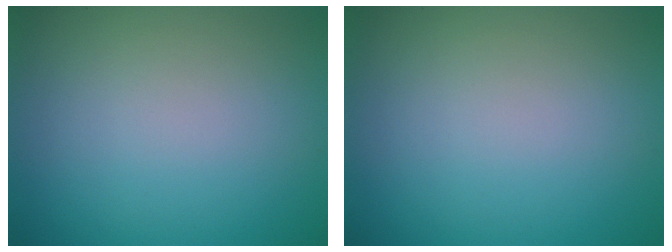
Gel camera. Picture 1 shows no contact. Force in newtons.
{"total": 0.0}